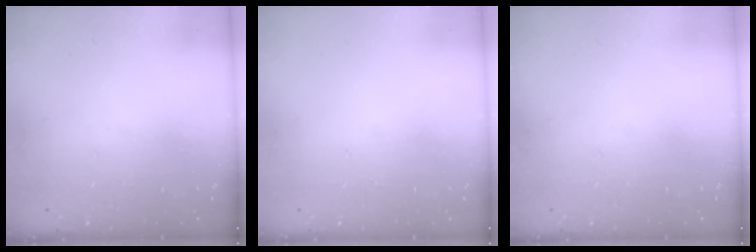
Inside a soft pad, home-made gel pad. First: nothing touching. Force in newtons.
{"total": 0.0}
{"total": 0.0}